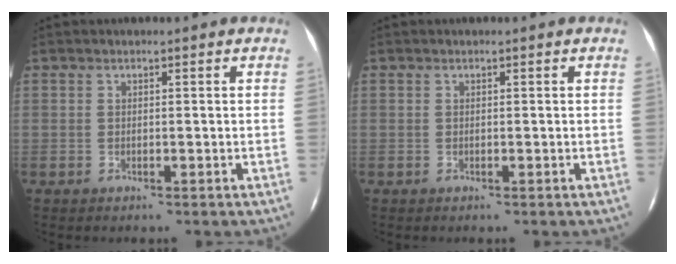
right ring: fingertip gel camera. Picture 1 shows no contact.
{"total": 0.0}